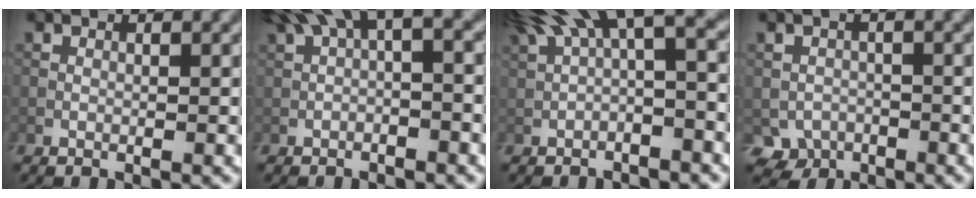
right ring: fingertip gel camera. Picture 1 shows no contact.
{"total": 5.4, "force": [2.1, 1.8, 4.7], "torque": [-0.073, 0.021, 0.027]}
{"total": 8.2, "force": [2.5, 2.5, 7.4], "torque": [-0.122, 0.021, 0.039]}
{"total": 3.4, "force": [-1.6, 2.6, 1.5], "torque": [-0.025, -0.007, -0.029]}